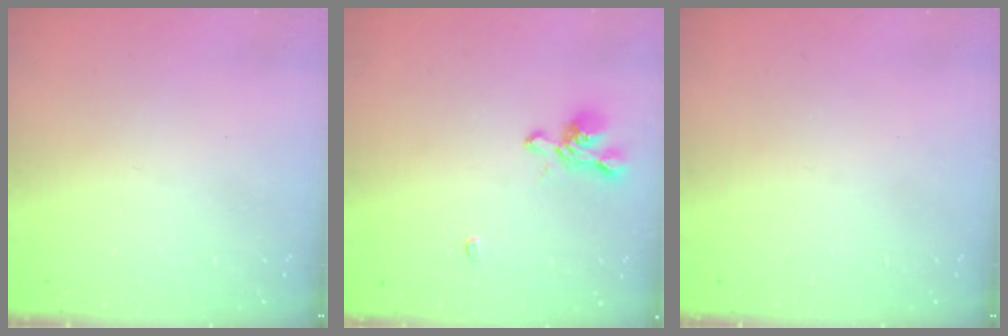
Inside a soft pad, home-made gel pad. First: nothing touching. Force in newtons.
{"total": 1.0, "press": 0.1, "slide": 1.0}
{"total": 0.0}